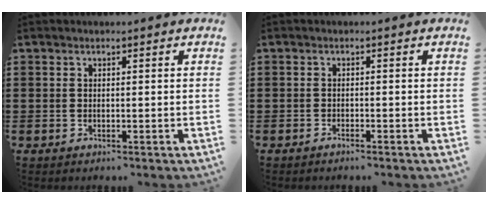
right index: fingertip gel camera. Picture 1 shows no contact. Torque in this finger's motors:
{"motor_torque": [-0.02, 0.11, -0.03, -0.01]}